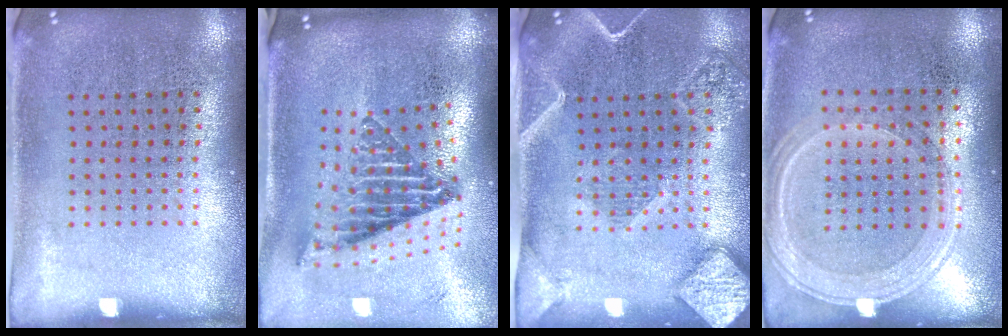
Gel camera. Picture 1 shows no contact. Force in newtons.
{"total": 2.3, "press": 1.5, "slide": 1.7}
{"total": 2.6, "press": 2.2, "slide": 1.3}
{"total": 1.2, "press": 1.1, "slide": 0.2}